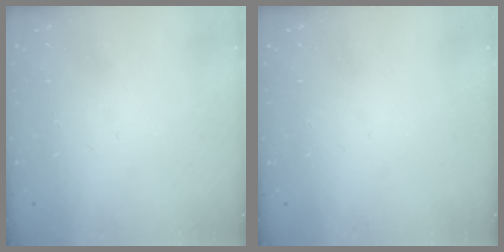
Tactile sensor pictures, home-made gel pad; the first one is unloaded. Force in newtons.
{"total": 0.0}